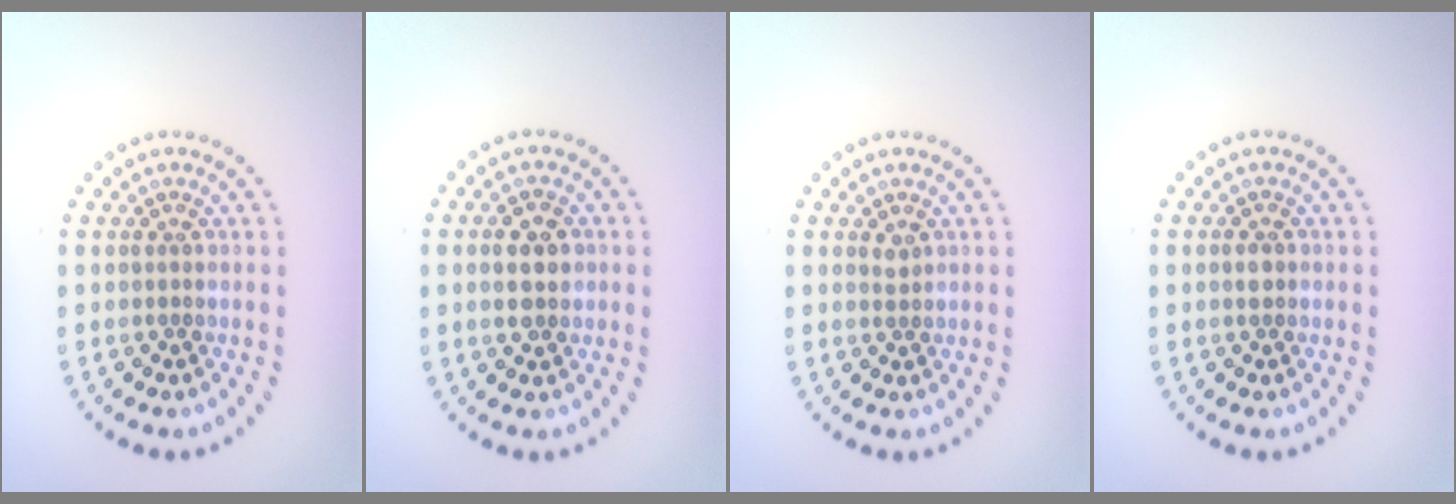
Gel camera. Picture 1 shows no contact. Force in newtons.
{"total": 3.0, "press": 3.0, "slide": 0.2}
{"total": 0.8, "press": 0.6, "slide": 0.4}
{"total": 0.9, "press": 0.8, "slide": 0.3}